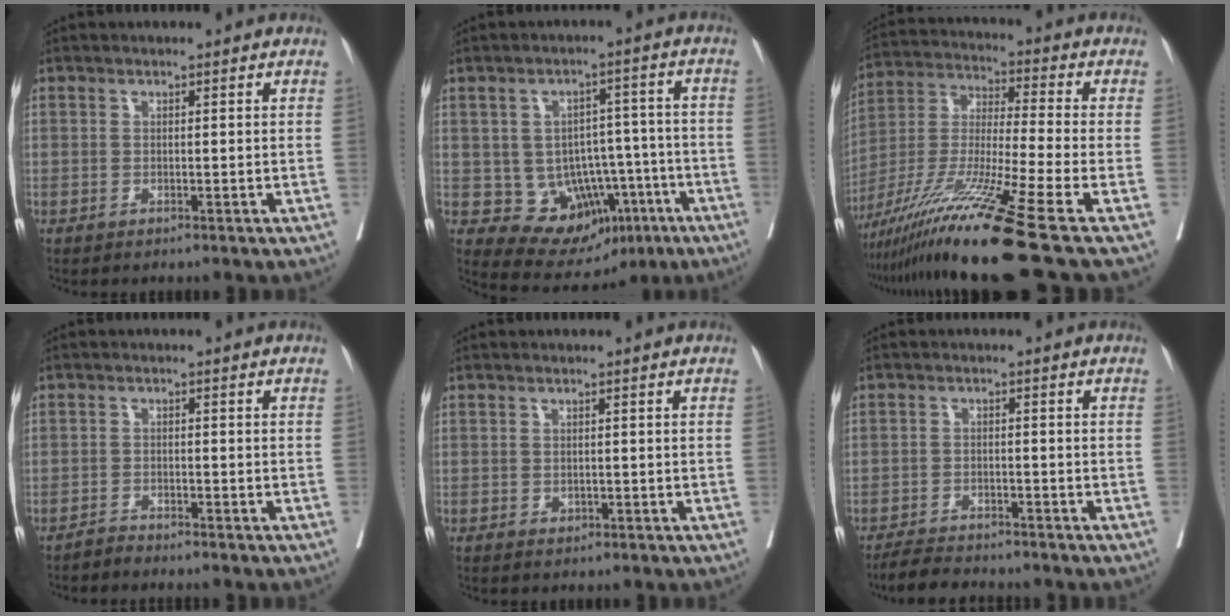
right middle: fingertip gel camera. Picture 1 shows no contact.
{"total": 12.1, "force": [-4.5, 9.1, 6.6], "torque": [-0.077, 0.032, -0.046]}
{"total": 19.5, "force": [-13.1, -2.1, 14.3], "torque": [-0.282, -0.042, -0.244]}
{"total": 1.6, "force": [-1.6, -0.2, 0.1], "torque": [-0.003, -0.003, -0.031]}
{"total": 0.7, "force": [-0.2, 0.6, 0.3], "torque": [-0.004, 0.001, -0.002]}
{"total": 4.7, "force": [-4.4, 1.0, 1.1], "torque": [-0.017, -0.012, -0.077]}